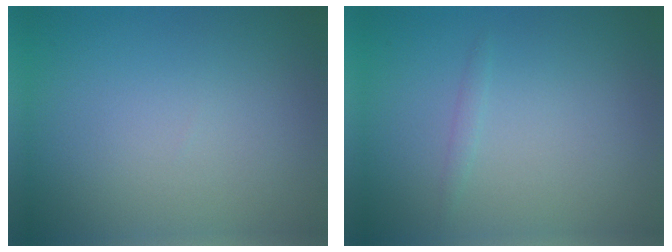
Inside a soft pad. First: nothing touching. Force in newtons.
{"total": 0.5, "press": 0.5, "slide": 0.0}